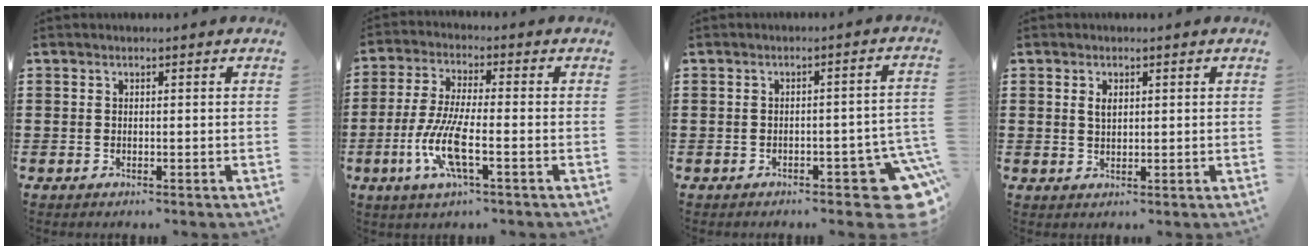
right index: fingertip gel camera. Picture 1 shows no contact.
{"total": 8.8, "force": [-3.2, 2.1, 7.9], "torque": [-0.183, -0.017, -0.068]}
{"total": 7.5, "force": [-4.4, 2.5, 5.5], "torque": [-0.067, -0.006, -0.072]}
{"total": 1.6, "force": [0.6, 0.9, 1.2], "torque": [-0.027, 0.005, 0.010]}